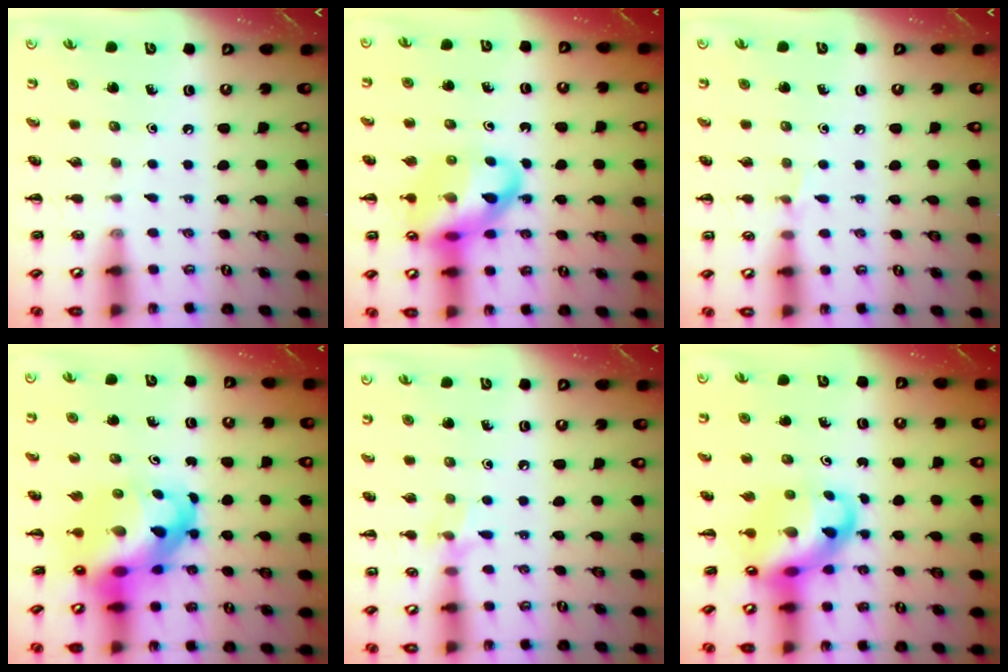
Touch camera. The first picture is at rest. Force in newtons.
{"total": 17.2, "press": 16.9, "slide": 3.1}
{"total": 4.4, "press": 4.1, "slide": 1.5}
{"total": 15.4, "press": 14.8, "slide": 4.3}
{"total": 6.5, "press": 6.2, "slide": 2.1}
{"total": 9.9, "press": 9.5, "slide": 2.7}